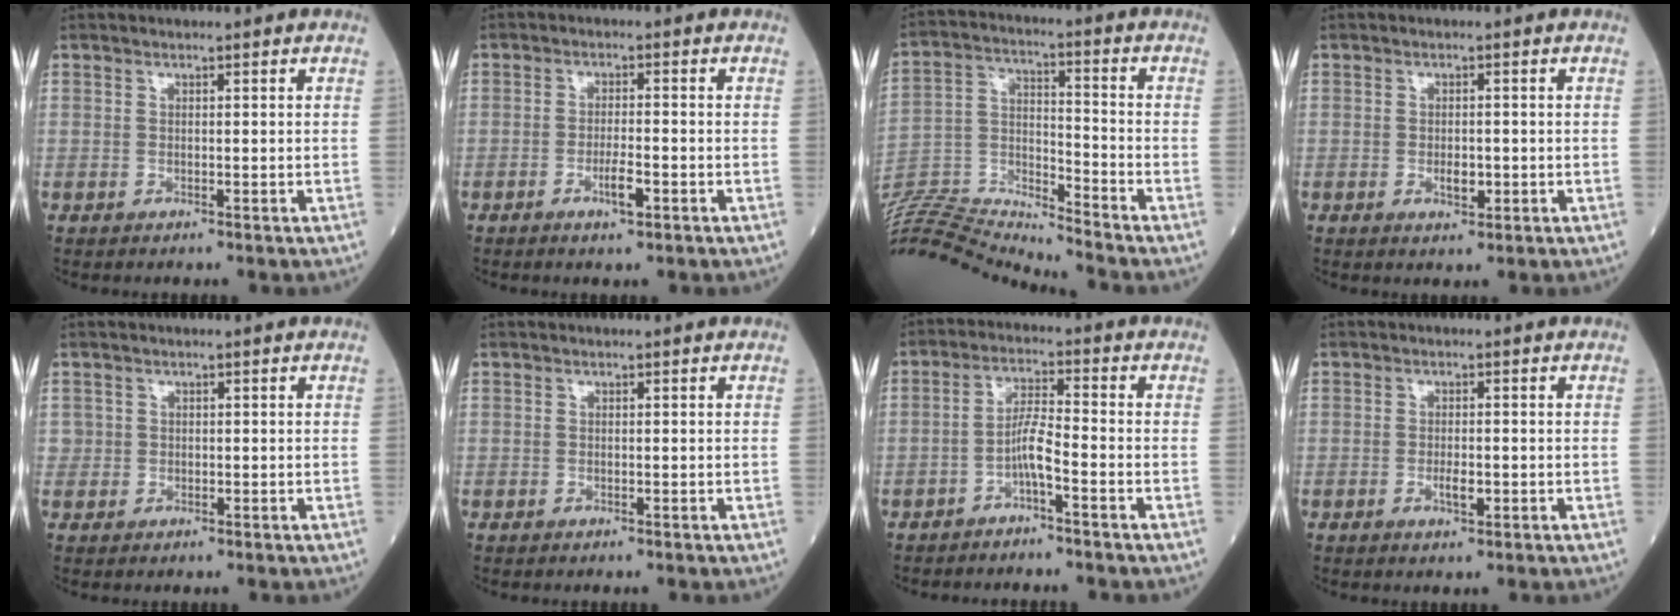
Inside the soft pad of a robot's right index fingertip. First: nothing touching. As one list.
[{"total": 3.3, "force": [-1.6, 0.5, 2.8], "torque": [-0.052, 0.000, -0.029]}, {"total": 16.6, "force": [-16.2, -1.2, 3.1], "torque": [-0.064, 0.030, -0.290]}, {"total": 2.3, "force": [-0.6, 1.1, 1.9], "torque": [-0.033, 0.000, -0.004]}, {"total": 1.0, "force": [0.1, 1.0, 0.0], "torque": [0.010, 0.004, 0.001]}, {"total": 0.0}, {"total": 4.4, "force": [-2.4, 0.1, 3.7], "torque": [-0.069, 0.008, -0.049]}, {"total": 2.1, "force": [-0.6, 0.7, 1.9], "torque": [-0.036, -0.001, -0.008]}]